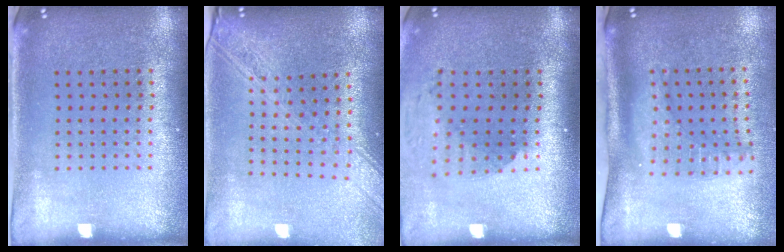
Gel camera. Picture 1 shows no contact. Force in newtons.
{"total": 2.2, "press": 1.9, "slide": 1.2}
{"total": 1.8, "press": 1.5, "slide": 1.1}
{"total": 2.1, "press": 1.5, "slide": 1.4}